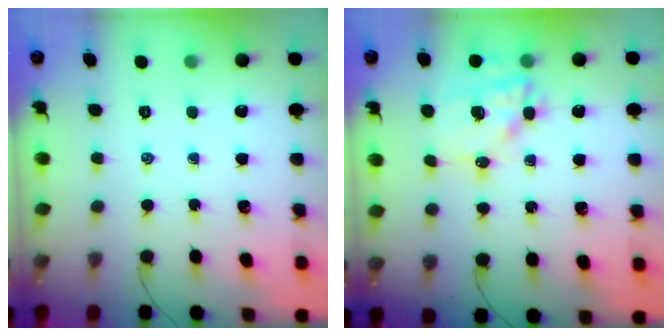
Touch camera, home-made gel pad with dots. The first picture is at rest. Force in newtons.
{"total": 14.2, "press": 13.8, "slide": 3.3}